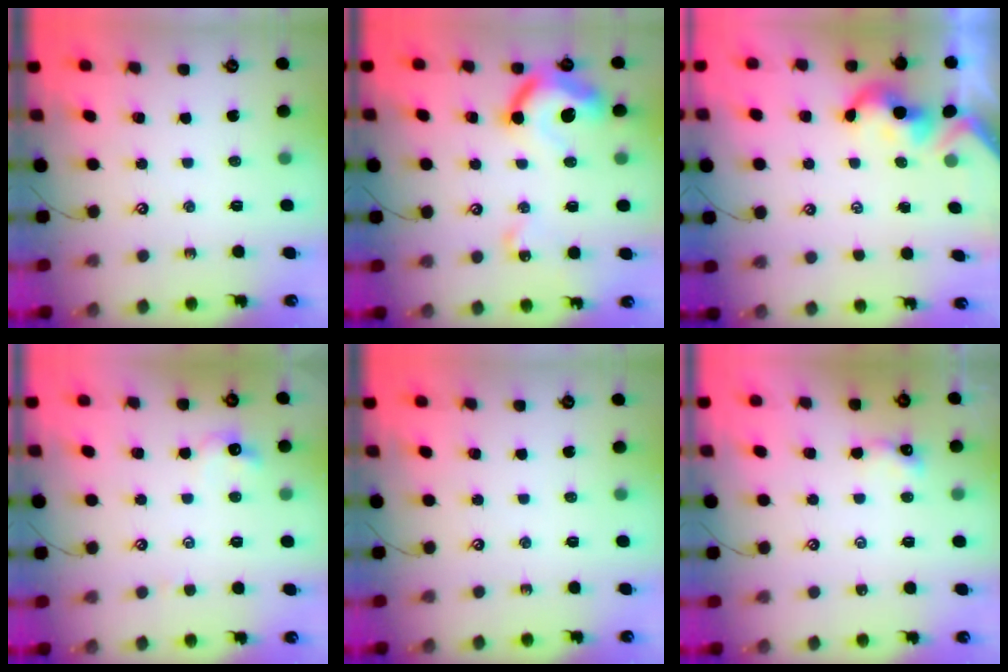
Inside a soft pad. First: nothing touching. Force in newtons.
{"total": 13.2, "press": 13.1, "slide": 1.3}
{"total": 2.0, "press": 2.0, "slide": 0.3}
{"total": 2.4, "press": 2.4, "slide": 0.4}
{"total": 0.0}
{"total": 1.2, "press": 1.2, "slide": 0.4}